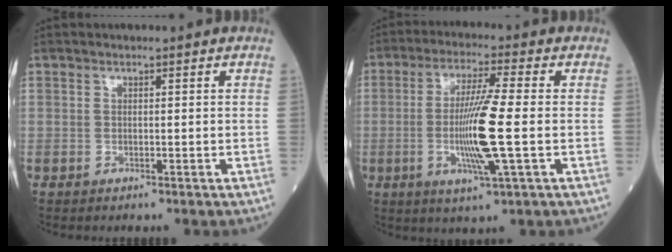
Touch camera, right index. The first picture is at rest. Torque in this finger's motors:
{"motor_torque": [0.40, 0.00, 0.34, 0.21]}